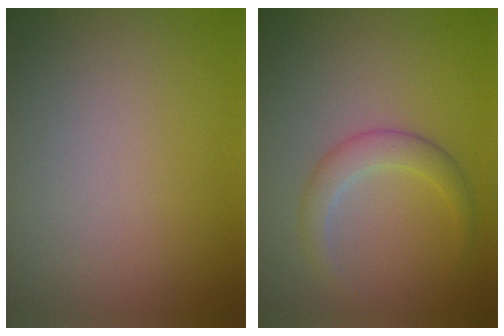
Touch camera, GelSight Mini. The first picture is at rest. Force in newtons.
{"total": 2.5, "press": 2.5, "slide": 0.1}